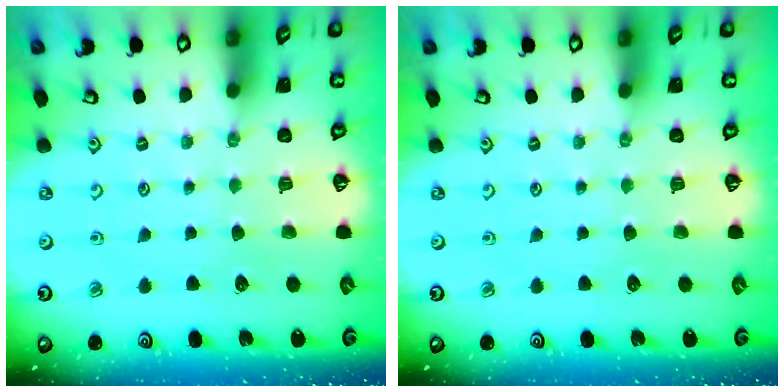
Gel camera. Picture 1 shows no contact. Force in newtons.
{"total": 0.0}